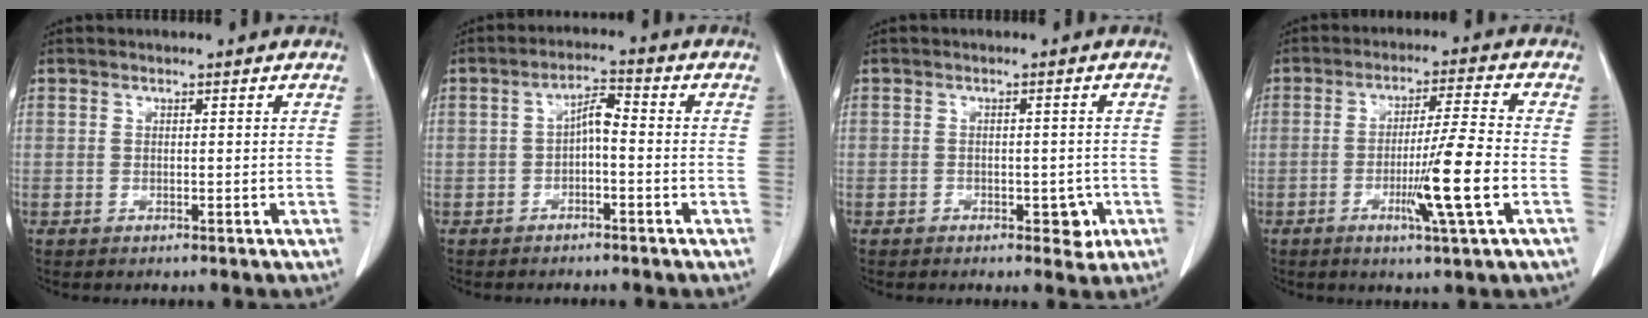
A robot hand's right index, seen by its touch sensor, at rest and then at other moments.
{"total": 3.7, "force": [-0.6, 1.2, 3.5], "torque": [-0.061, 0.015, -0.011]}
{"total": 3.2, "force": [-1.4, 2.0, 2.1], "torque": [-0.015, 0.005, -0.015]}
{"total": 9.7, "force": [-2.8, -1.0, 9.2], "torque": [-0.161, -0.014, -0.050]}